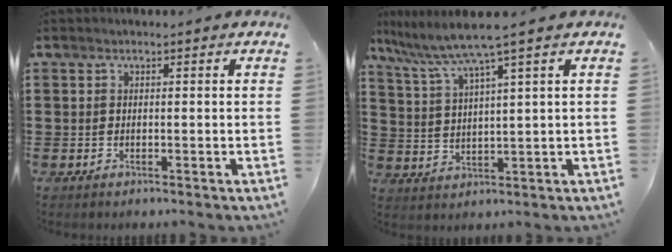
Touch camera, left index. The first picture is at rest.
{"total": 5.7, "force": [4.0, -0.6, 4.0], "torque": [-0.101, -0.025, 0.061]}